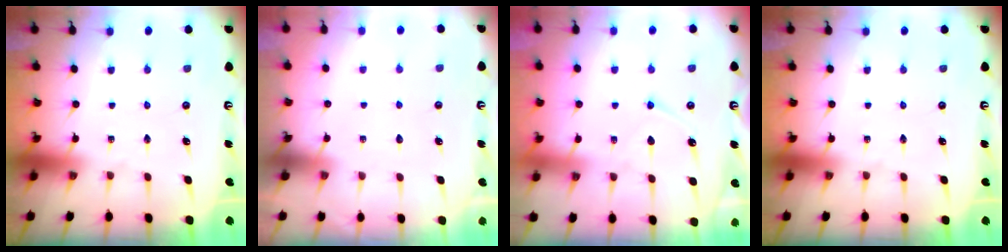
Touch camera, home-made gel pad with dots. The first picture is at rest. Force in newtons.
{"total": 1.0, "press": 1.0, "slide": 0.0}
{"total": 7.7, "press": 7.7, "slide": 0.8}
{"total": 0.0}